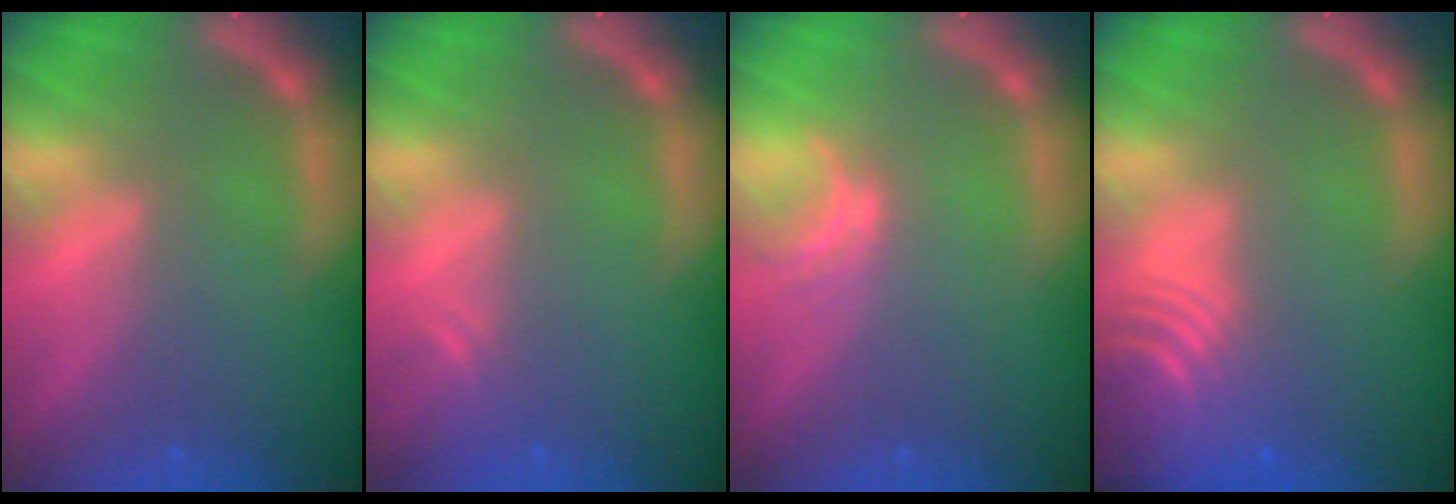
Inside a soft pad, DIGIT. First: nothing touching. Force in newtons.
{"total": 1.5}
{"total": 1.5}
{"total": 9.1}